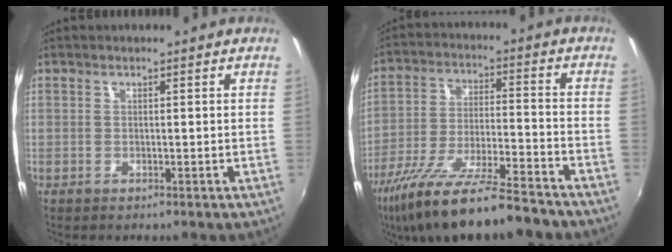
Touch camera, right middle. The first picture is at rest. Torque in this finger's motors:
{"motor_torque": [1.29, -0.84, 0.66, 0.21]}